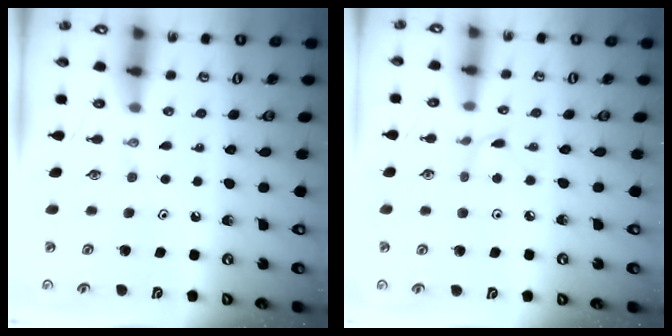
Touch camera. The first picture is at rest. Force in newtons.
{"total": 1.5, "press": 1.5, "slide": 0.2}